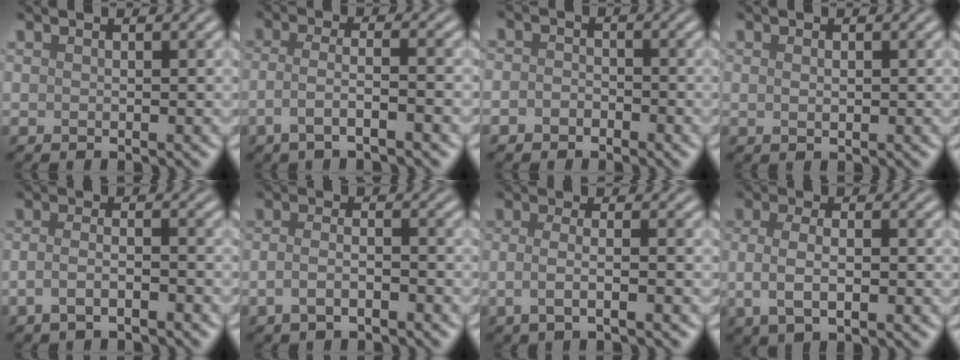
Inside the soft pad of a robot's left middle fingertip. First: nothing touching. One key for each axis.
{"total": 3.6, "fx": -1.7, "fy": 0.9, "fz": 3.0, "tx": -0.053, "ty": 0.003, "tz": -0.044}
{"total": 1.8, "fx": -0.9, "fy": 1.5, "fz": 0.5, "tx": 0.012, "ty": 0.003, "tz": -0.027}
{"total": 0.8, "fx": 0.2, "fy": 0.4, "fz": 0.7, "tx": -0.014, "ty": 0.001, "tz": 0.004}
{"total": 2.8, "fx": -1.4, "fy": 1.1, "fz": 2.2, "tx": -0.046, "ty": 0.001, "tz": -0.029}
{"total": 2.9, "fx": -1.3, "fy": 1.3, "fz": 2.2, "tx": -0.047, "ty": -0.002, "tz": -0.028}
{"total": 3.2, "fx": -0.8, "fy": 1.2, "fz": 2.9, "tx": -0.051, "ty": -0.006, "tz": -0.016}
{"total": 4.5, "fx": -0.5, "fy": 2.1, "fz": 3.9, "tx": -0.079, "ty": -0.007, "tz": -0.001}